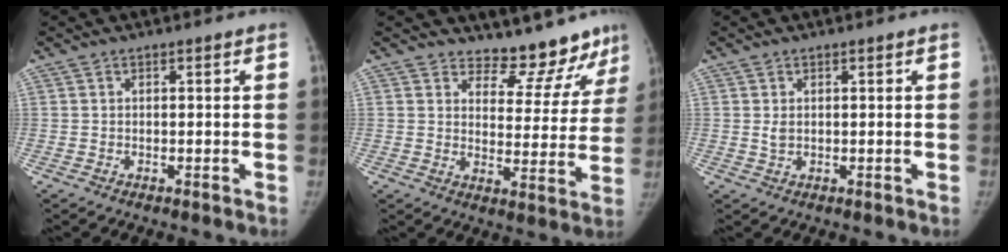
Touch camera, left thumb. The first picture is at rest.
{"total": 11.4, "force": [10.5, 4.1, 1.6], "torque": [0.027, -0.092, 0.128]}
{"total": 1.4, "force": [0.4, 0.8, 1.1], "torque": [-0.019, -0.004, 0.012]}